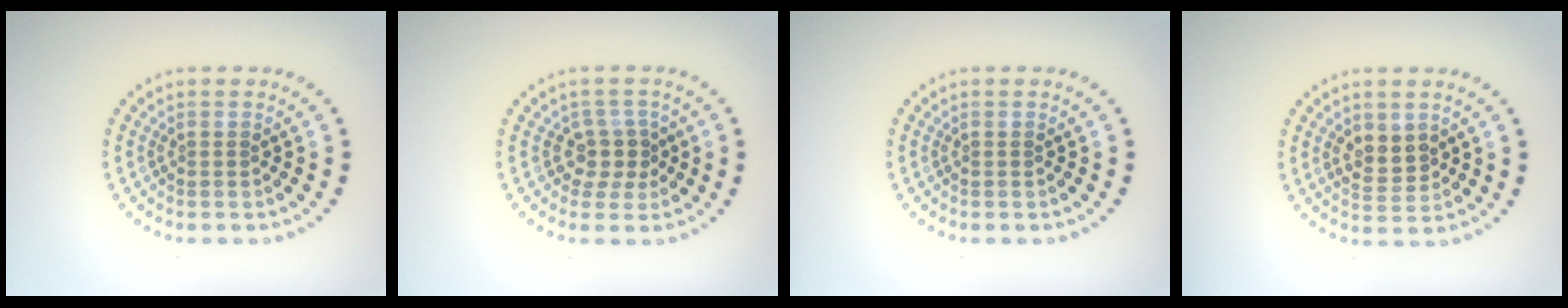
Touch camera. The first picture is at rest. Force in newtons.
{"total": 2.4, "press": 1.8, "slide": 1.7}
{"total": 0.0}
{"total": 2.5, "press": 2.4, "slide": 0.7}